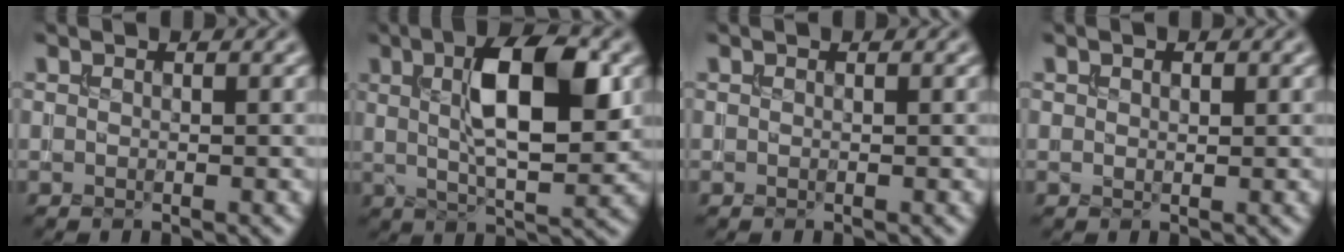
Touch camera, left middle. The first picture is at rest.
{"total": 9.1, "force": [2.2, 3.2, 8.3], "torque": [-0.129, 0.005, 0.035]}
{"total": 0.0}
{"total": 0.8, "force": [0.4, 0.5, 0.4], "torque": [-0.005, -0.002, 0.007]}